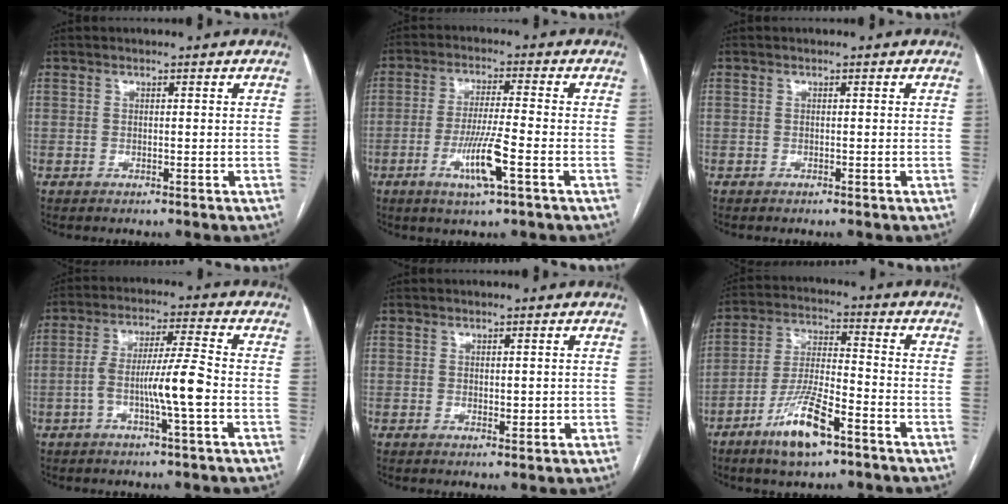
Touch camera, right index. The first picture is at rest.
{"total": 7.9, "force": [-3.1, 0.0, 7.2], "torque": [-0.138, -0.012, -0.057]}
{"total": 0.0}
{"total": 8.4, "force": [-2.4, -0.3, 8.1], "torque": [-0.152, 0.011, -0.043]}
{"total": 1.5, "force": [0.1, 0.8, 1.2], "torque": [-0.017, -0.005, 0.005]}
{"total": 10.9, "force": [-6.5, 2.4, 8.4], "torque": [-0.171, -0.008, -0.118]}